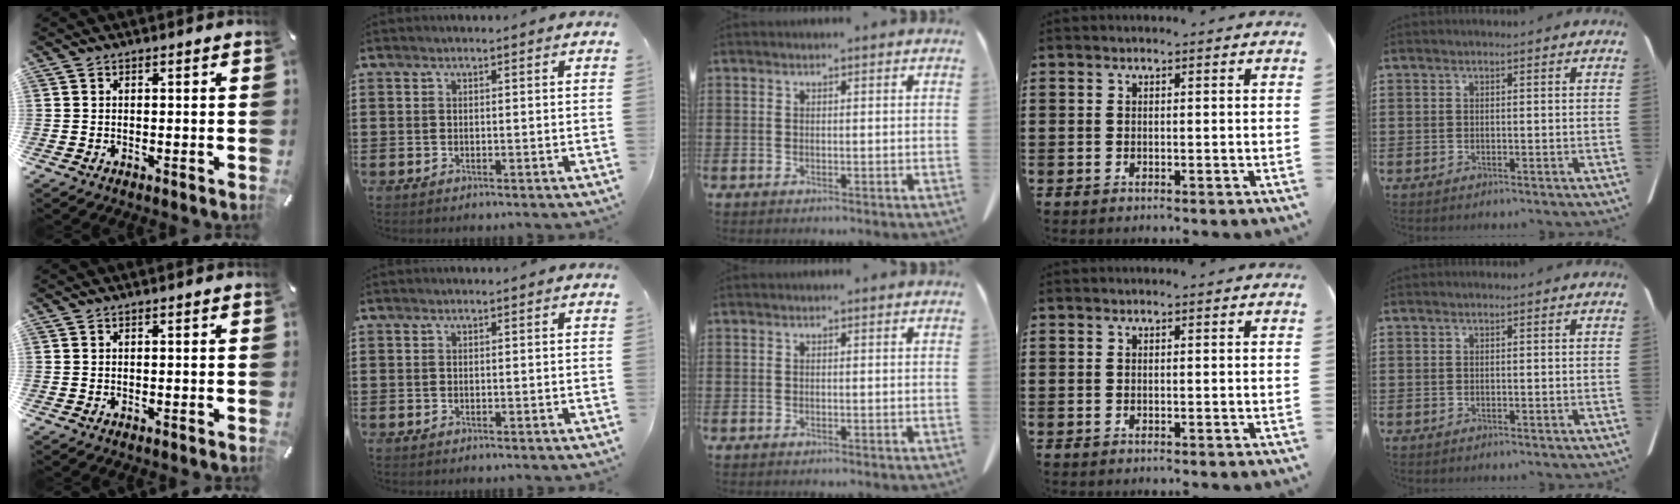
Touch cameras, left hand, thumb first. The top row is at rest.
{}